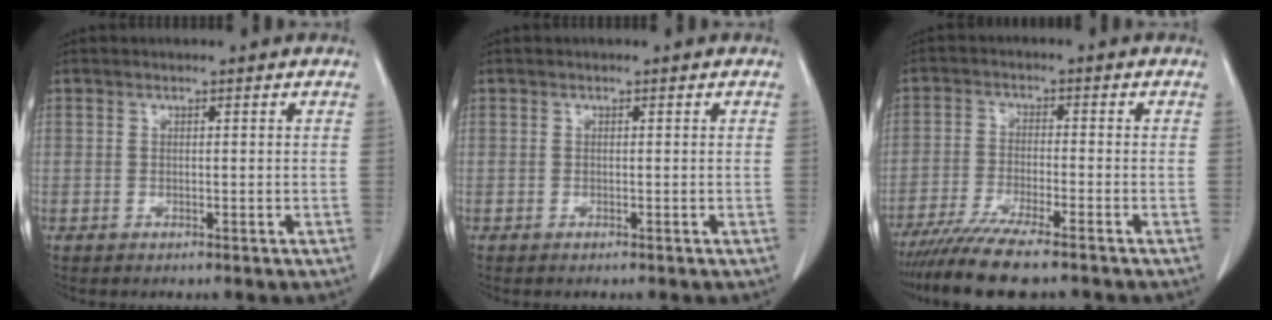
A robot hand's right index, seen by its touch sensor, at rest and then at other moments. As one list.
[{"total": 0.0}, {"total": 10.0, "force": [-8.2, 0.4, 5.7], "torque": [-0.091, -0.026, -0.136]}]